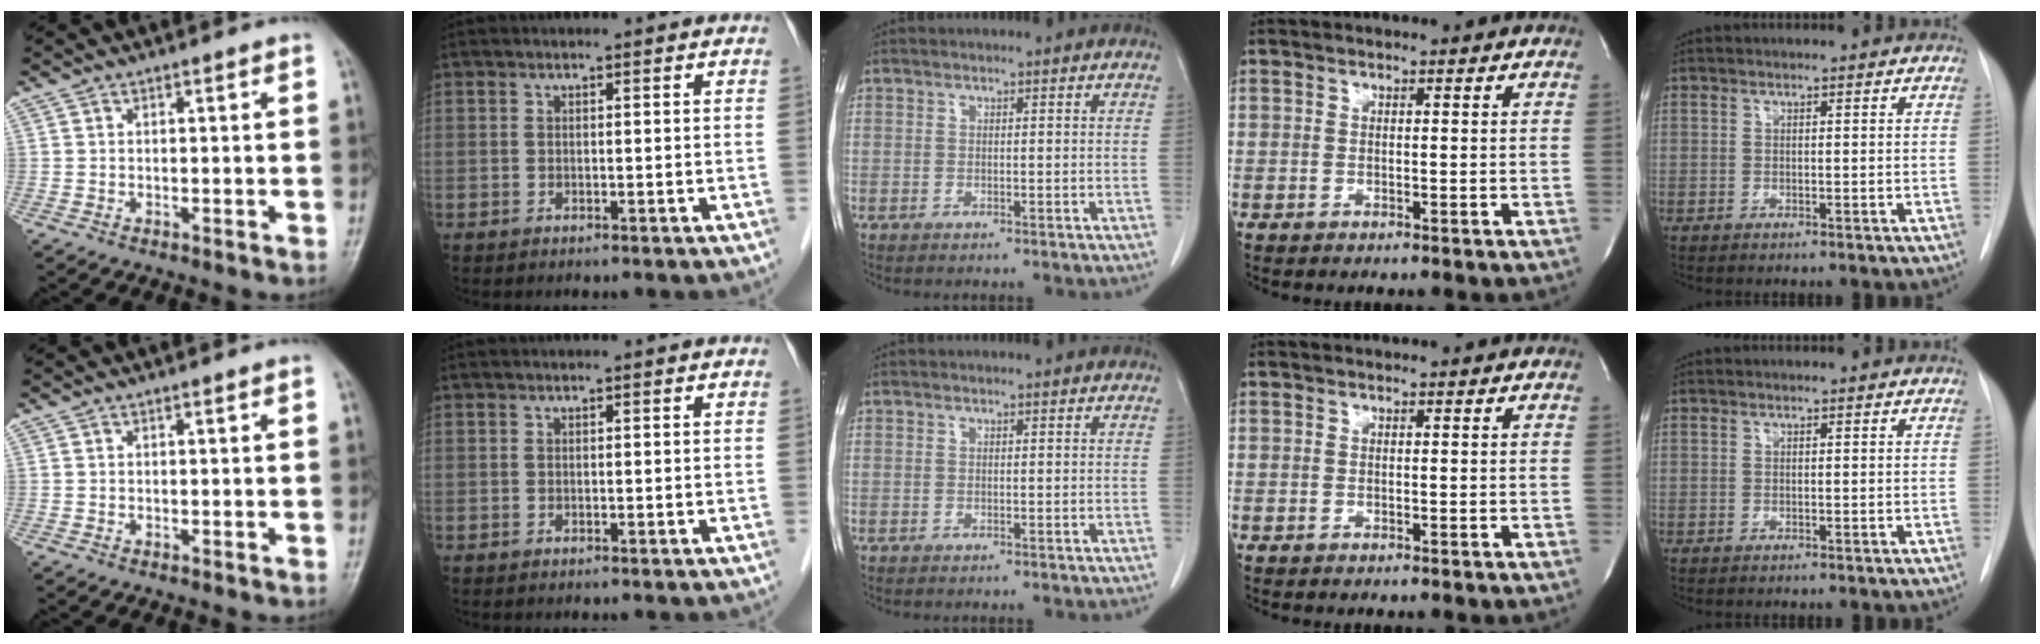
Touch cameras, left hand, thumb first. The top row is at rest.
{}